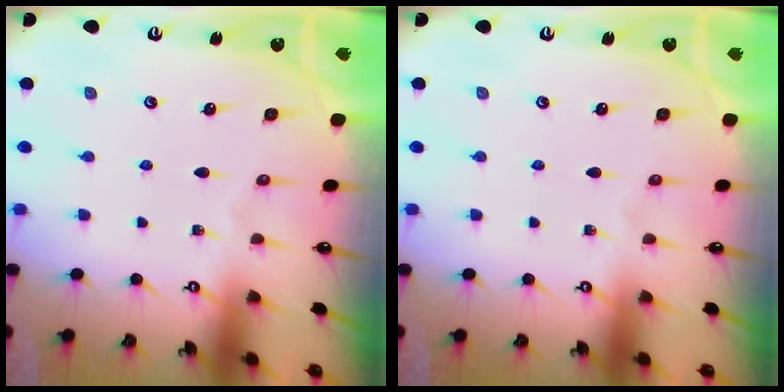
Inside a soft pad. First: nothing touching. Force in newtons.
{"total": 0.0}